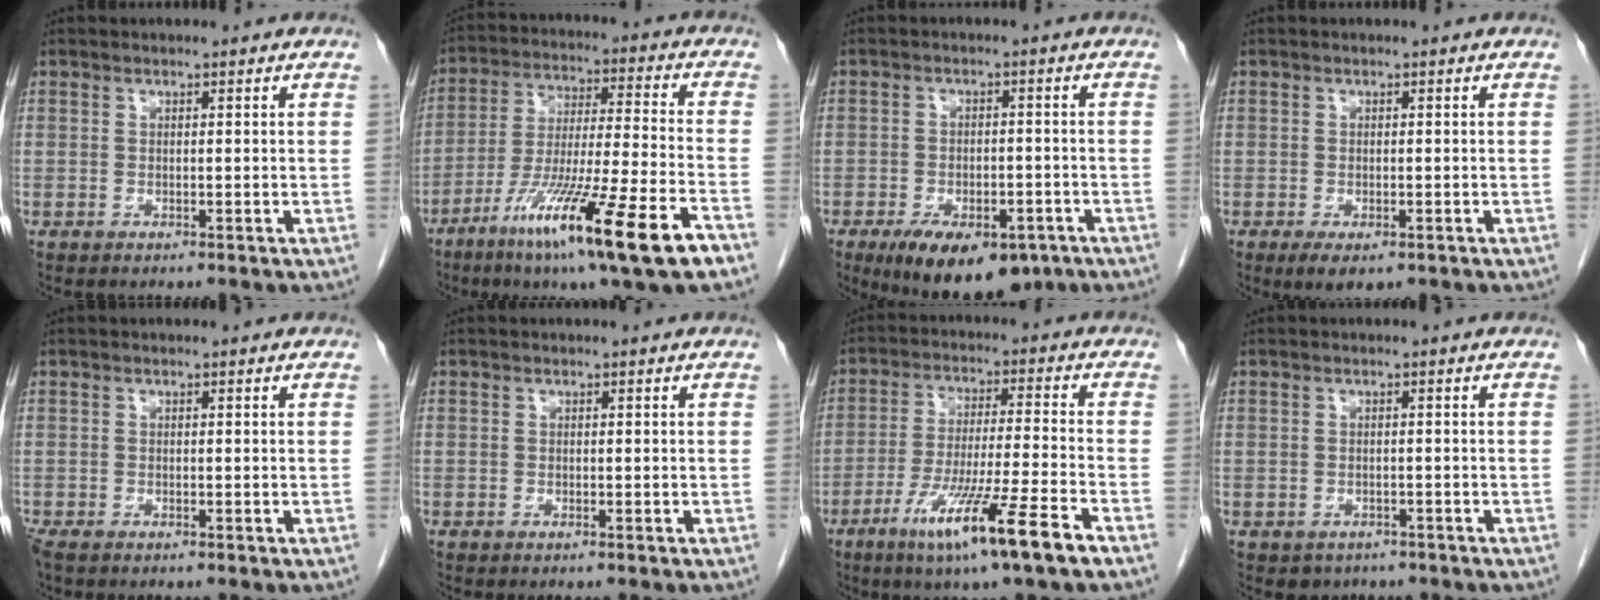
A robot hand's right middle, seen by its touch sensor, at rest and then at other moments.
{"total": 19.1, "force": [-10.8, -0.1, 15.8], "torque": [-0.270, -0.054, -0.187]}
{"total": 13.0, "force": [-8.5, 5.8, 8.0], "torque": [-0.128, -0.008, -0.122]}
{"total": 3.5, "force": [-2.1, 1.4, 2.5], "torque": [-0.041, -0.008, -0.026]}
{"total": 1.8, "force": [-1.4, 0.7, 0.9], "torque": [-0.023, -0.006, -0.025]}
{"total": 0.0}
{"total": 13.0, "force": [-7.4, -1.0, 10.6], "torque": [-0.196, -0.035, -0.130]}
{"total": 2.6, "force": [-1.9, 1.7, 0.2], "torque": [-0.009, 0.004, -0.023]}